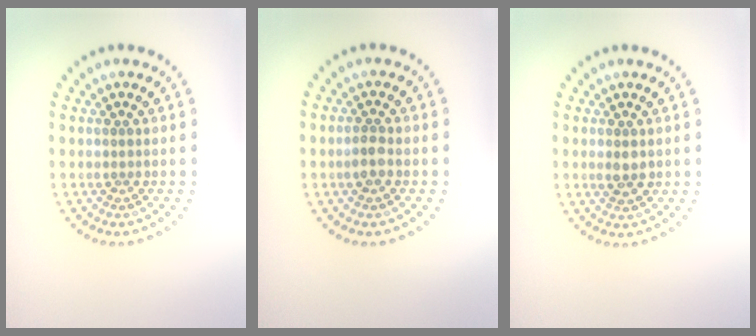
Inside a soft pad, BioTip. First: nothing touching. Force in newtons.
{"total": 1.7, "press": 1.7, "slide": 0.4}
{"total": 1.6, "press": 1.6, "slide": 0.3}